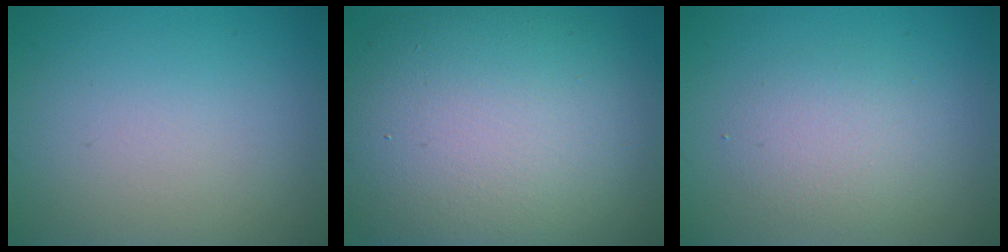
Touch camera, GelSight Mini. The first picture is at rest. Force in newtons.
{"total": 14.1, "press": 14.1, "slide": 0.2}
{"total": 2.5, "press": 2.4, "slide": 0.1}